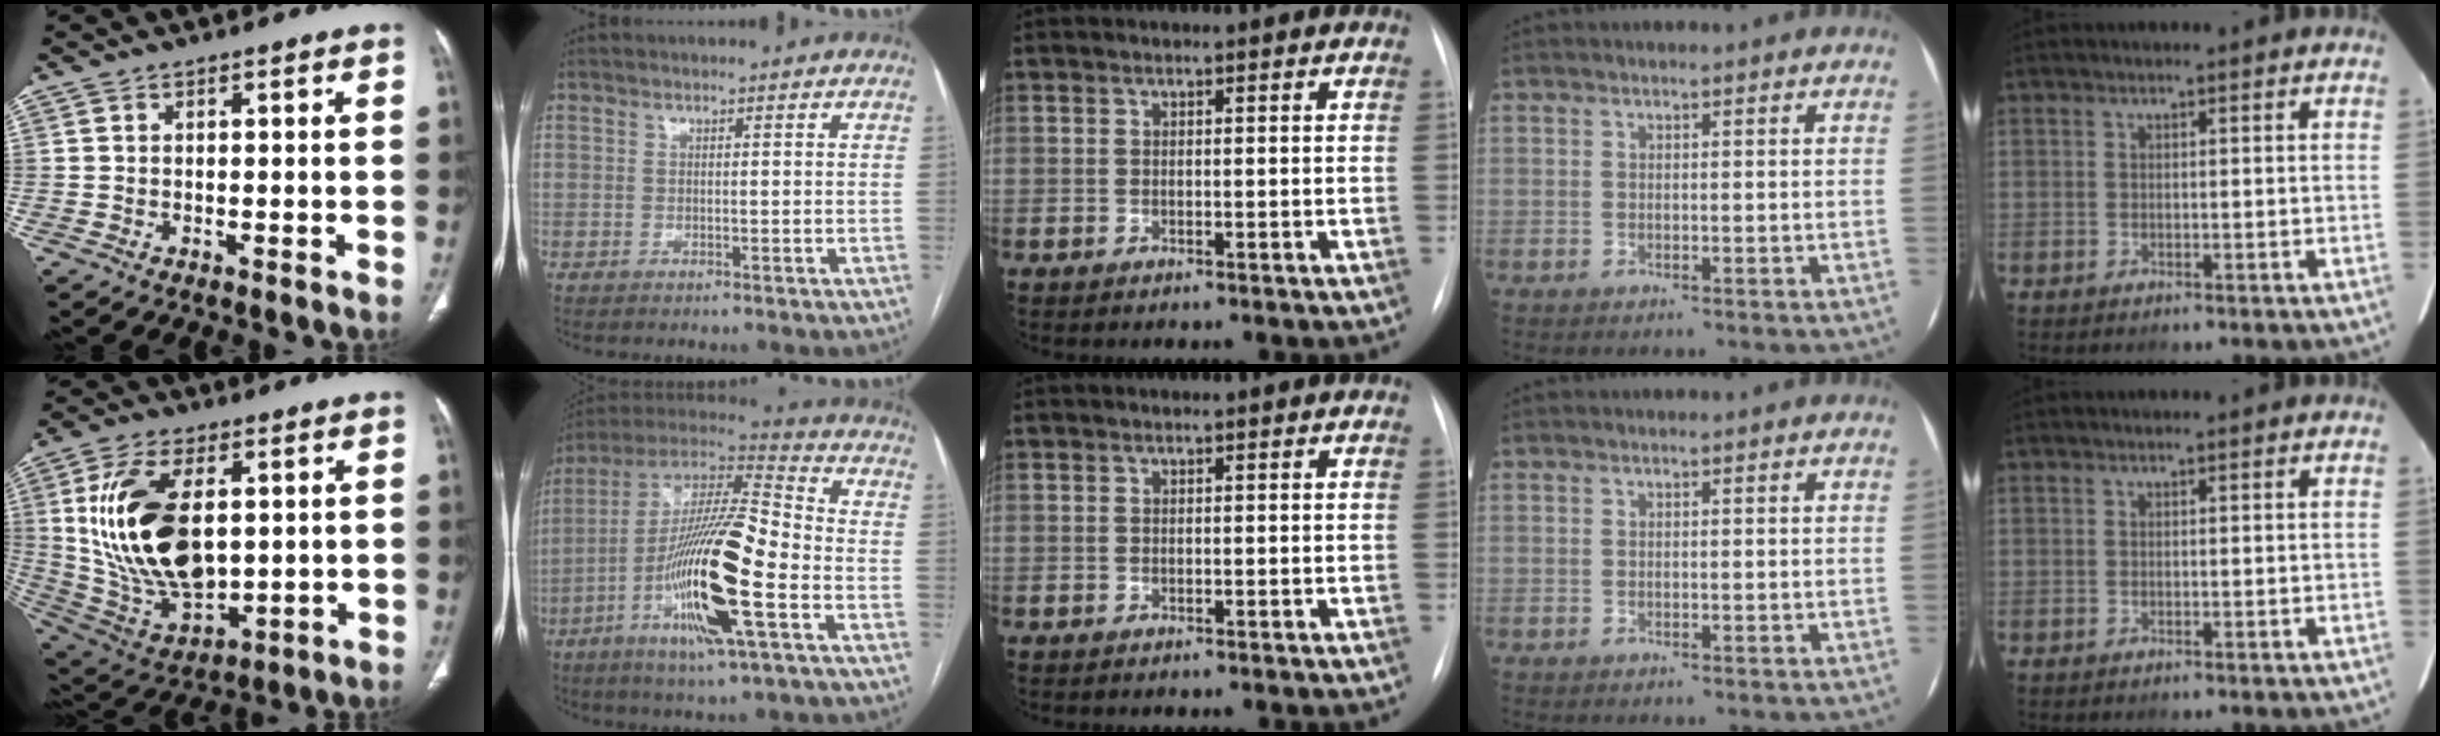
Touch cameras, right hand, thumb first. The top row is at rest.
{"thumb": {"total": 22.4, "force": [2.9, 12.4, 18.4], "torque": [-0.344, -0.018, 0.072]}, "index": {"total": 21.2, "force": [-6.5, 2.1, 20.1], "torque": [-0.394, -0.018, -0.119]}}